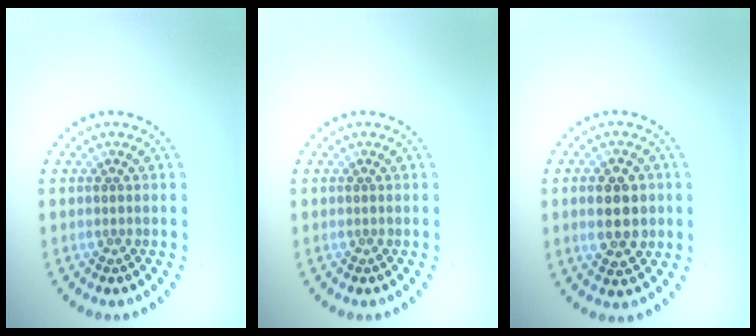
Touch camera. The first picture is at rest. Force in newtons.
{"total": 0.0}
{"total": 5.2, "press": 5.2, "slide": 0.3}